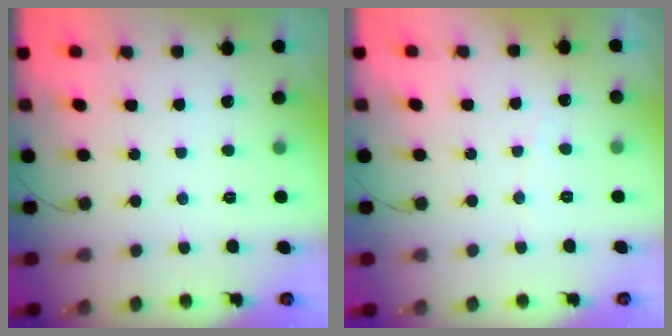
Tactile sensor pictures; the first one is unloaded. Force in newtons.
{"total": 2.6, "press": 2.6, "slide": 0.2}